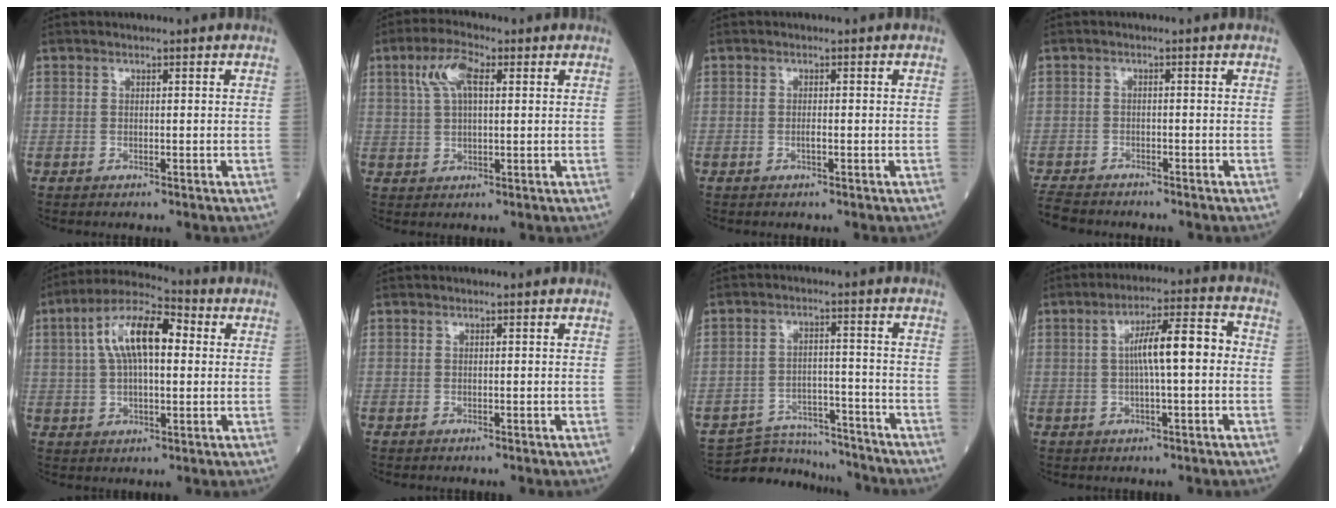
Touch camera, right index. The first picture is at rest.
{"total": 6.3, "force": [2.4, 2.2, 5.4], "torque": [-0.114, 0.018, 0.047]}
{"total": 0.7, "force": [-0.3, 0.0, 0.6], "torque": [-0.015, 0.000, -0.004]}
{"total": 4.5, "force": [-4.2, 1.4, 0.5], "torque": [-0.011, -0.012, -0.079]}
{"total": 12.1, "force": [2.7, 4.5, 10.9], "torque": [-0.212, 0.036, 0.042]}
{"total": 0.0}
{"total": 11.0, "force": [-10.8, 2.1, 0.3], "torque": [0.001, 0.019, -0.164]}
{"total": 8.3, "force": [0.2, 1.1, 8.2], "torque": [-0.140, 0.024, 0.000]}